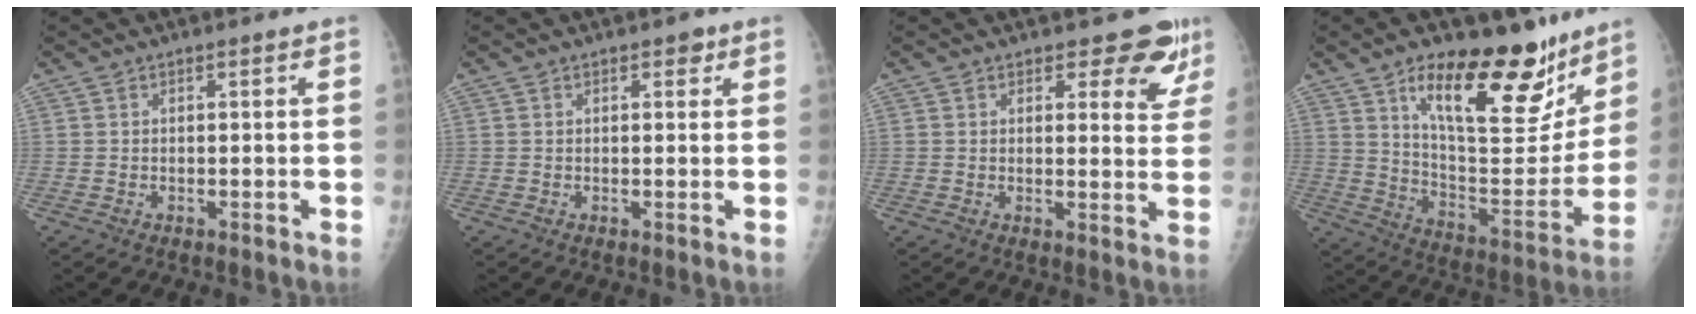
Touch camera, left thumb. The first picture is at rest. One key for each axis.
{"total": 1.6, "fx": 0.9, "fy": 1.0, "fz": 0.9, "tx": 0.002, "ty": -0.002, "tz": 0.008}
{"total": 6.9, "fx": 5.3, "fy": 3.4, "fz": 2.9, "tx": 0.003, "ty": -0.035, "tz": 0.048}
{"total": 25.2, "fx": 15.6, "fy": 10.0, "fz": 17.2, "tx": -0.198, "ty": -0.076, "tz": 0.245}